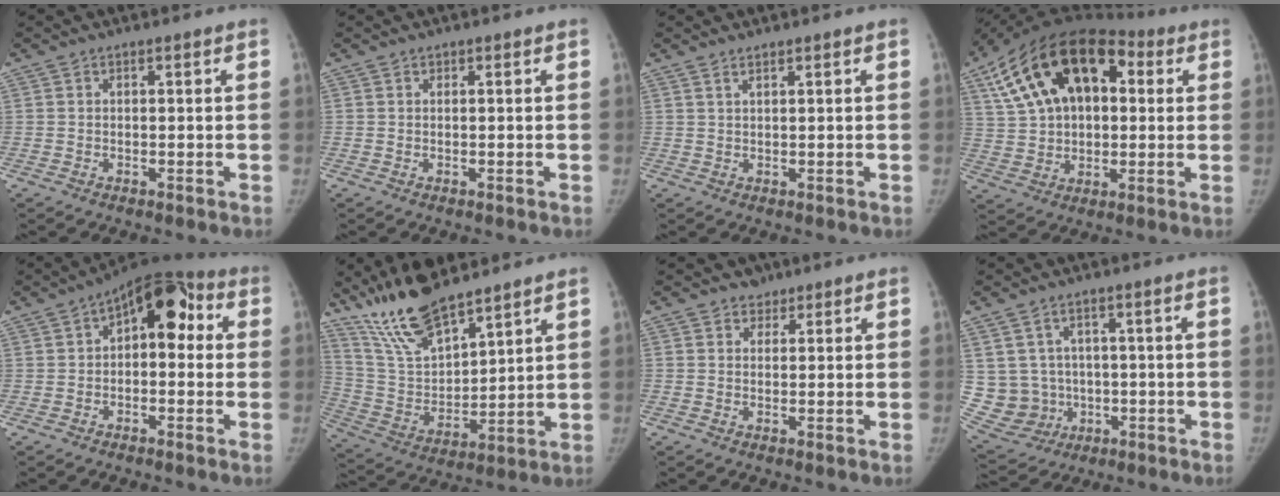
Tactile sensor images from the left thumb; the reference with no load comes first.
{"total": 0.0}
{"total": 1.1, "force": [0.9, 0.0, 0.6], "torque": [-0.011, -0.002, 0.020]}
{"total": 23.0, "force": [7.1, 13.9, 16.9], "torque": [-0.281, 0.022, 0.112]}
{"total": 11.6, "force": [2.1, 6.4, 9.4], "torque": [-0.083, 0.030, 0.014]}
{"total": 15.4, "force": [12.8, 4.2, 7.7], "torque": [-0.128, -0.064, 0.256]}
{"total": 2.0, "force": [1.4, 1.4, -0.1], "torque": [0.015, -0.006, 0.016]}
{"total": 9.2, "force": [0.3, 8.9, 2.3], "torque": [-0.027, 0.008, 0.028]}